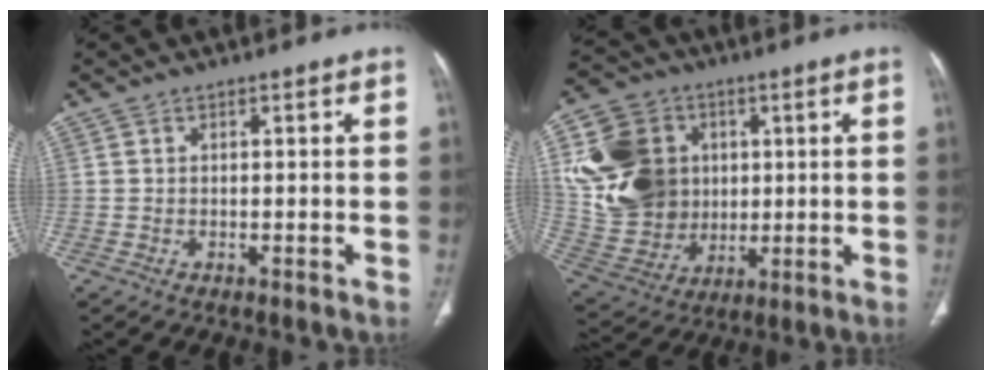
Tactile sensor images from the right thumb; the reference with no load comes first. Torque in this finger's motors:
{"motor_torque": [0.11, 0.40, 0.43, 0.95, 0.14]}